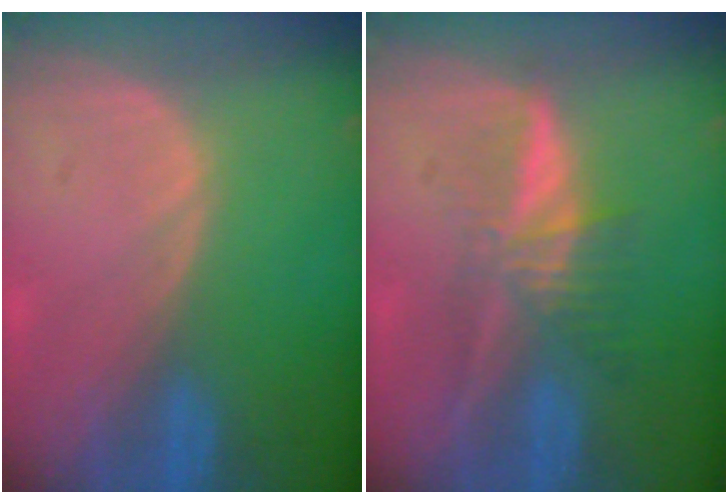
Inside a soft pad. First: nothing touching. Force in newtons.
{"total": 5.9, "press": 5.5, "slide": 1.9}